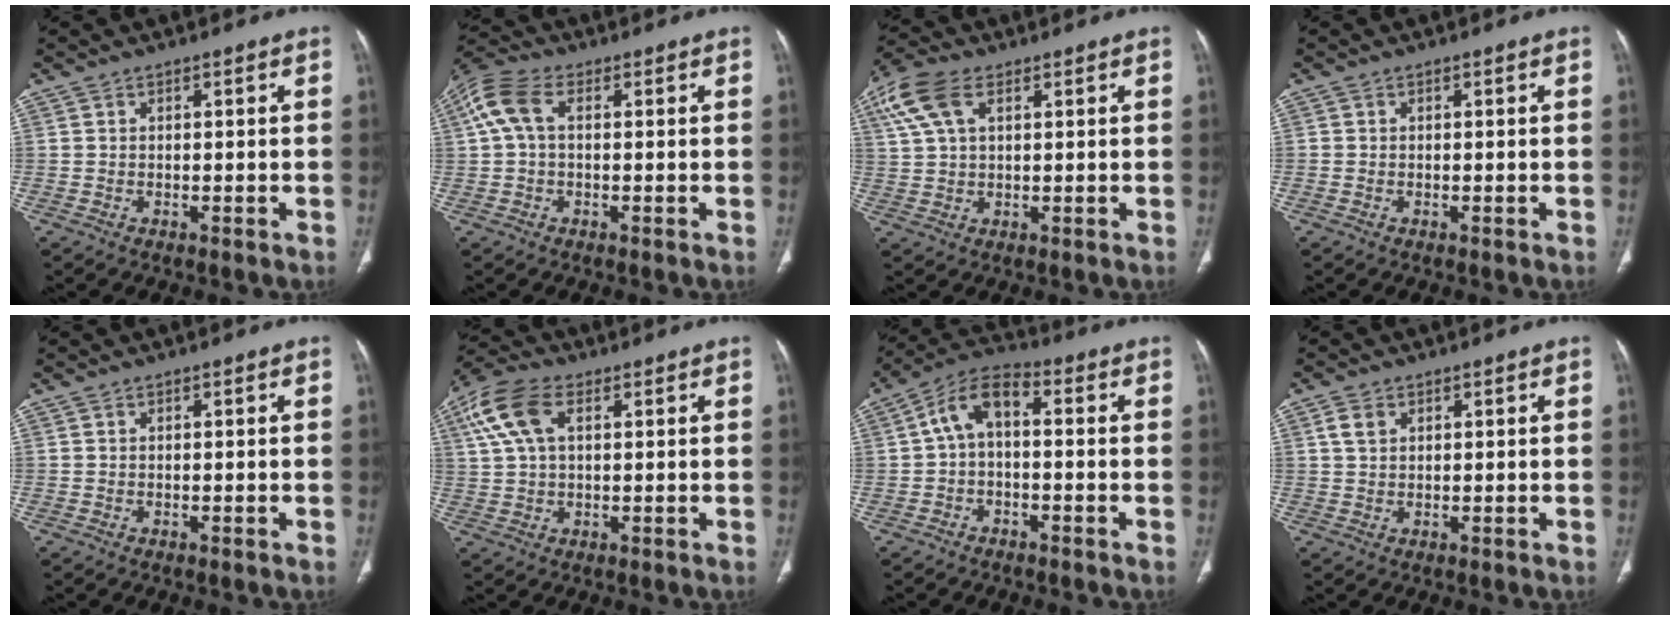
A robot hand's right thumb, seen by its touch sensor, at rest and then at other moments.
{"total": 7.3, "force": [1.3, 4.3, 5.8], "torque": [-0.136, 0.024, 0.020]}
{"total": 9.3, "force": [4.0, 5.1, 6.7], "torque": [-0.154, 0.017, 0.077]}
{"total": 0.0}
{"total": 0.0}
{"total": 10.0, "force": [3.5, 5.5, 7.5], "torque": [-0.168, 0.021, 0.066]}
{"total": 7.5, "force": [0.0, 4.1, 6.3], "torque": [-0.104, 0.029, -0.015]}
{"total": 2.9, "force": [1.2, 2.0, 1.6], "torque": [-0.028, 0.002, 0.027]}